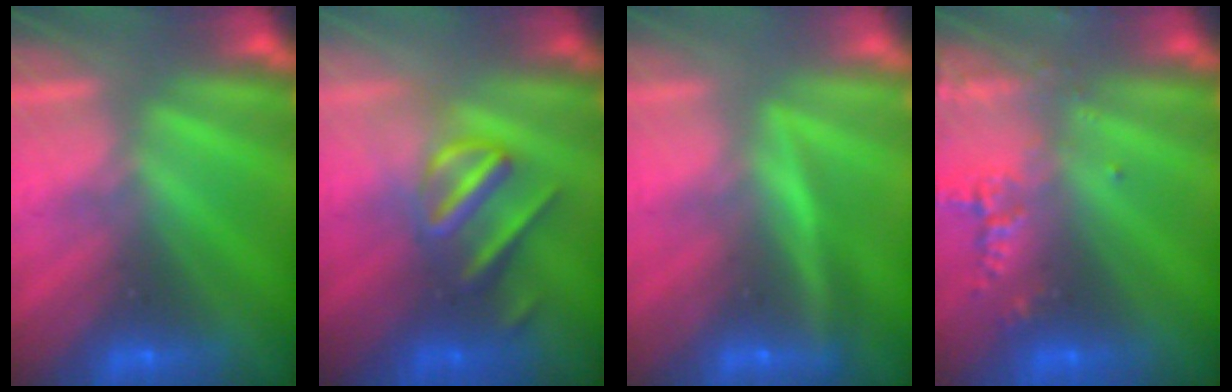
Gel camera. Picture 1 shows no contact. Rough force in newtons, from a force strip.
{"total": 3.0}
{"total": 2.9}
{"total": 2.4}